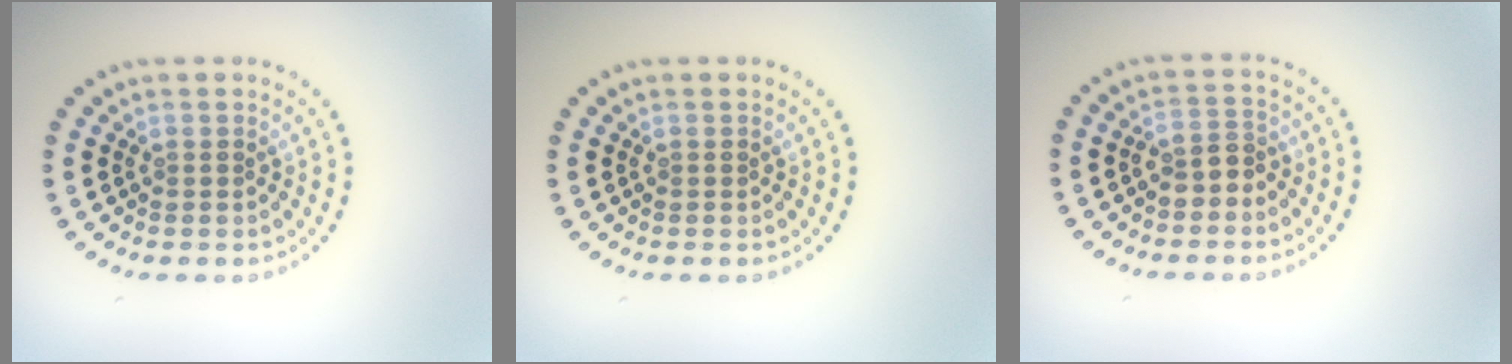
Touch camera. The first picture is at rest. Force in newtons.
{"total": 0.0}
{"total": 2.1, "press": 1.9, "slide": 0.9}